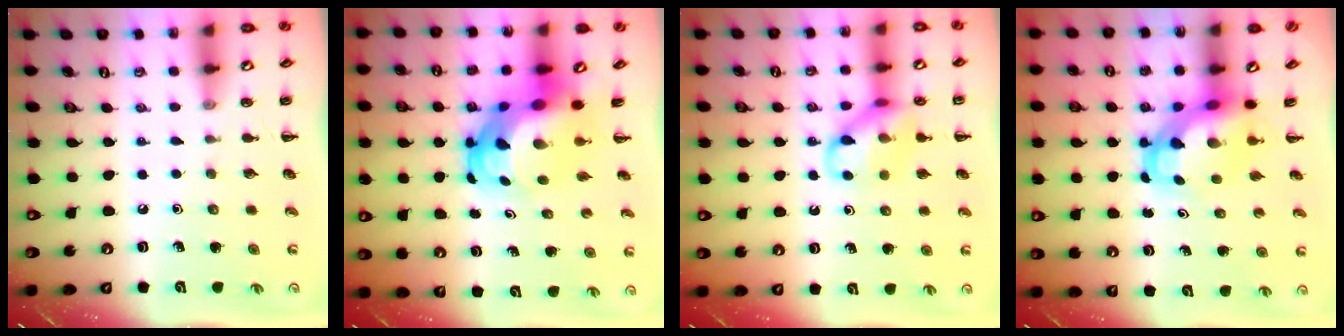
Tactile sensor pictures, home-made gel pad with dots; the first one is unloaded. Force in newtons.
{"total": 9.5, "press": 9.2, "slide": 2.7}
{"total": 12.1, "press": 12.0, "slide": 1.6}
{"total": 5.5, "press": 5.3, "slide": 1.4}